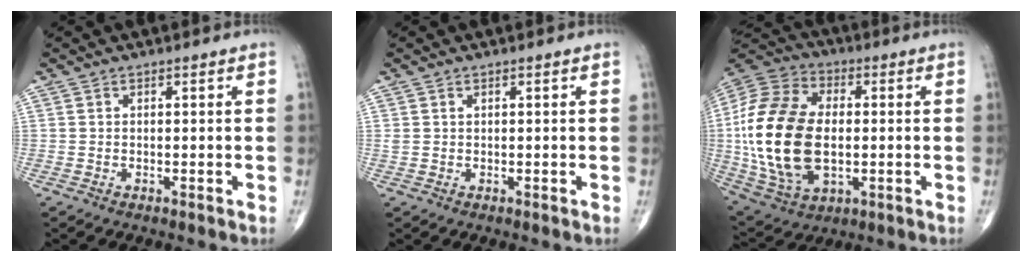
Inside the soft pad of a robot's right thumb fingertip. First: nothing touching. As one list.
[{"total": 0.7, "force": [0.4, 0.4, 0.5], "torque": [-0.008, 0.008, 0.010]}, {"total": 24.7, "force": [-0.9, 15.0, 19.6], "torque": [-0.409, -0.002, -0.008]}]